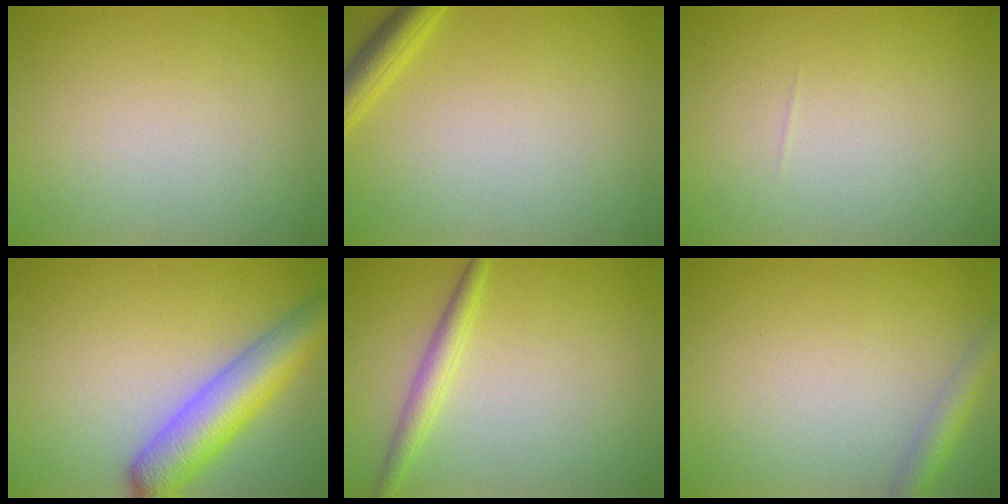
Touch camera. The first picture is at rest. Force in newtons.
{"total": 2.4, "press": 2.4, "slide": 0.2}
{"total": 0.0}
{"total": 6.8, "press": 6.8, "slide": 0.3}
{"total": 2.1, "press": 2.1, "slide": 0.1}
{"total": 2.6, "press": 2.6, "slide": 0.1}